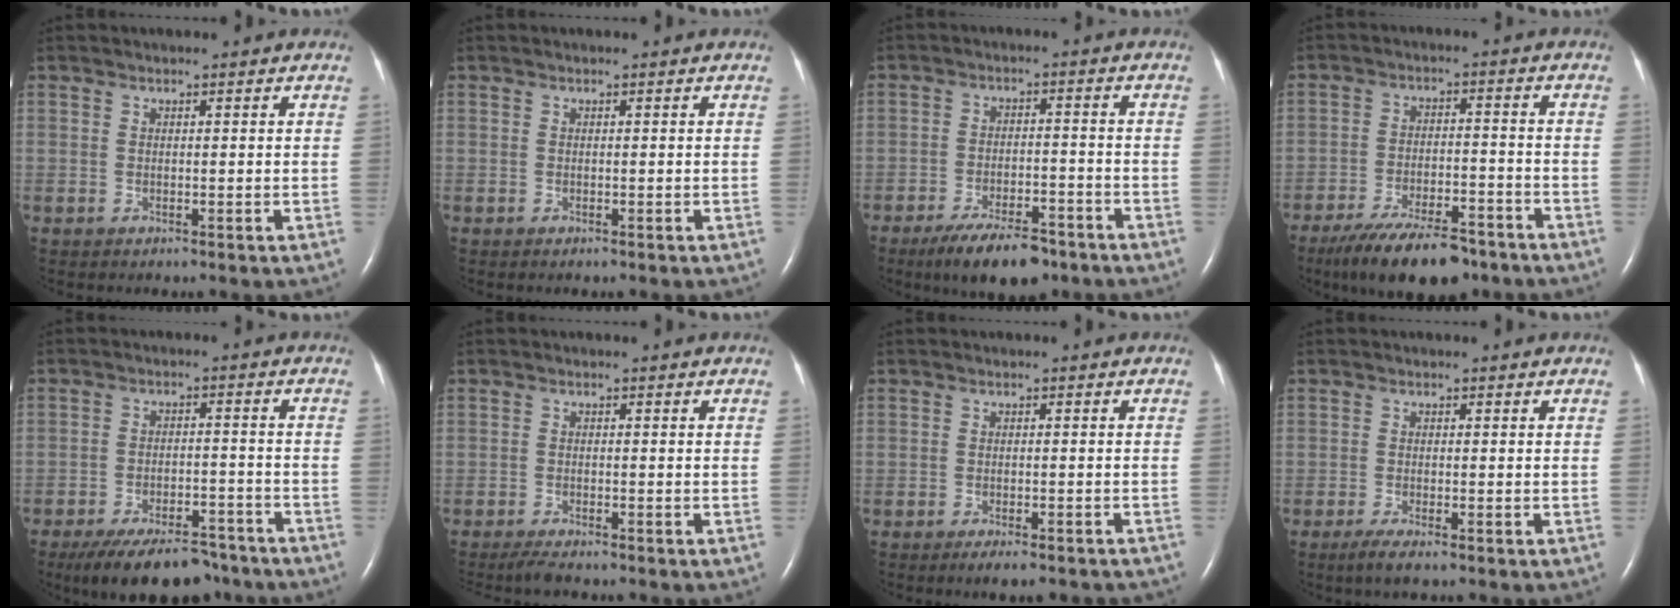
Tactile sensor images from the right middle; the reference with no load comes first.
{"total": 0.0}
{"total": 9.7, "force": [-7.2, 3.3, 5.6], "torque": [-0.094, -0.009, -0.118]}
{"total": 13.4, "force": [-10.5, 3.8, 7.4], "torque": [-0.126, -0.012, -0.169]}
{"total": 13.5, "force": [-11.2, 4.7, 6.0], "torque": [-0.093, 0.000, -0.164]}
{"total": 3.3, "force": [-2.9, 0.2, 1.5], "torque": [-0.033, -0.010, -0.048]}
{"total": 7.6, "force": [-6.5, 1.6, 3.7], "torque": [-0.036, -0.002, -0.082]}
{"total": 2.7, "force": [-1.9, 0.2, 1.9], "torque": [-0.044, -0.008, -0.038]}